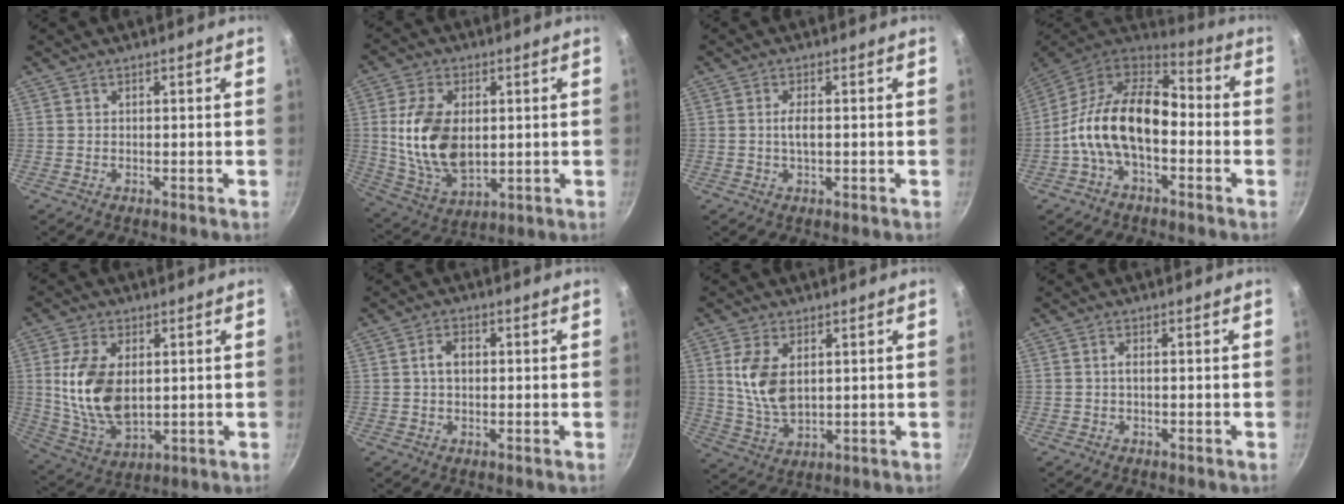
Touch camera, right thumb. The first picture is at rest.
{"total": 15.0, "force": [1.2, 9.1, 11.8], "torque": [-0.207, -0.014, 0.031]}
{"total": 2.9, "force": [-0.2, 1.0, 2.7], "torque": [-0.055, 0.002, -0.007]}
{"total": 18.0, "force": [-3.1, 10.6, 14.2], "torque": [-0.234, 0.049, -0.075]}
{"total": 14.3, "force": [1.7, 8.5, 11.3], "torque": [-0.203, -0.018, 0.040]}
{"total": 3.6, "force": [0.3, 2.4, 2.6], "torque": [-0.035, 0.011, 0.001]}
{"total": 9.5, "force": [2.0, 5.5, 7.5], "torque": [-0.146, -0.017, 0.046]}
{"total": 1.1, "force": [-0.2, 0.6, 1.0], "torque": [-0.021, 0.003, -0.004]}